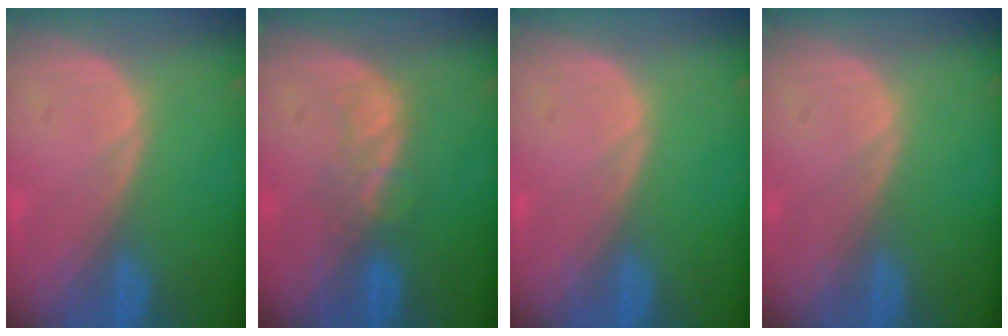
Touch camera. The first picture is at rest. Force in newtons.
{"total": 3.3, "press": 3.3, "slide": 0.5}
{"total": 0.0}
{"total": 0.0}